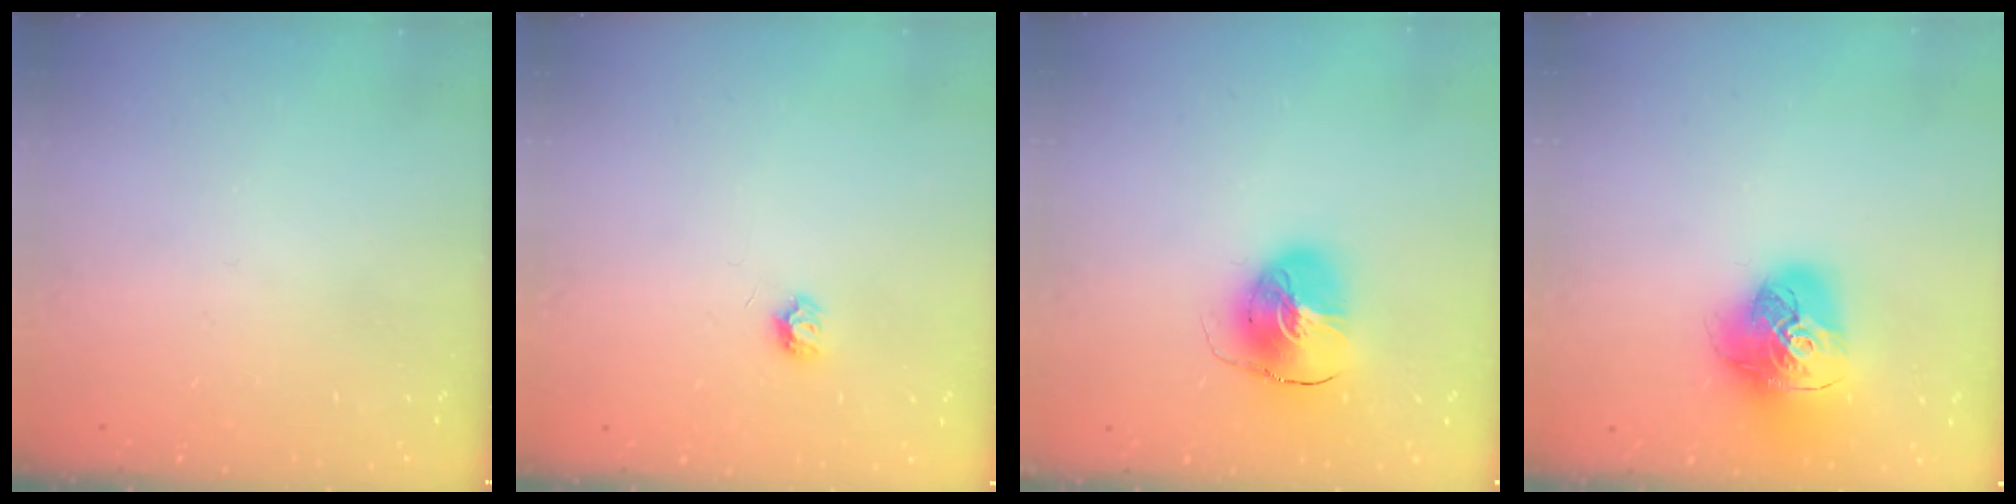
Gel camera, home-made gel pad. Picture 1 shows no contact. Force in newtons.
{"total": 5.3, "press": 5.2, "slide": 0.4}
{"total": 10.6, "press": 10.5, "slide": 1.7}
{"total": 19.2, "press": 19.1, "slide": 2.2}